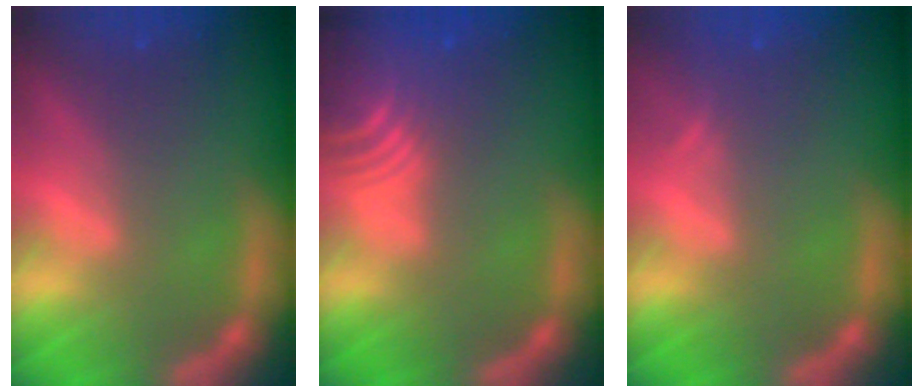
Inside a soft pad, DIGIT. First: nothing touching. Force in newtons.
{"total": 9.1}
{"total": 0.9}